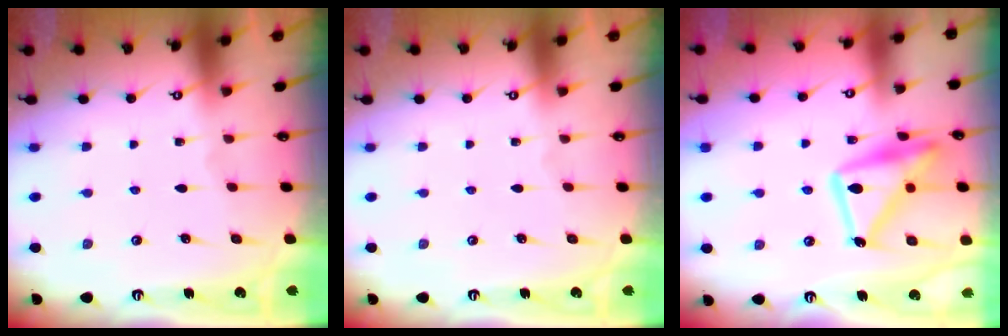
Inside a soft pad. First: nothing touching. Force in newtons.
{"total": 0.0}
{"total": 17.7, "press": 17.6, "slide": 1.3}